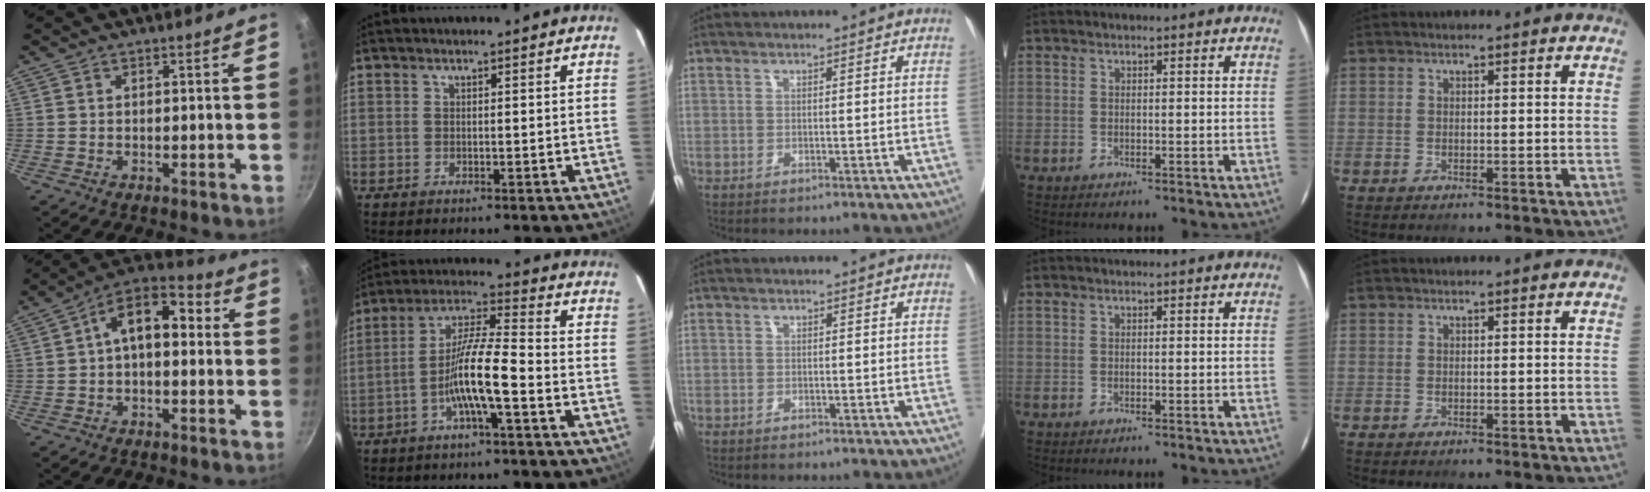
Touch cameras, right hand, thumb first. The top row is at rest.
{"thumb": {"total": 11.5, "force": [1.1, 6.5, 9.4], "torque": [-0.128, 0.041, 0.004]}, "index": {"total": 10.0, "force": [-3.4, 0.7, 9.4], "torque": [-0.179, 0.012, -0.066]}}